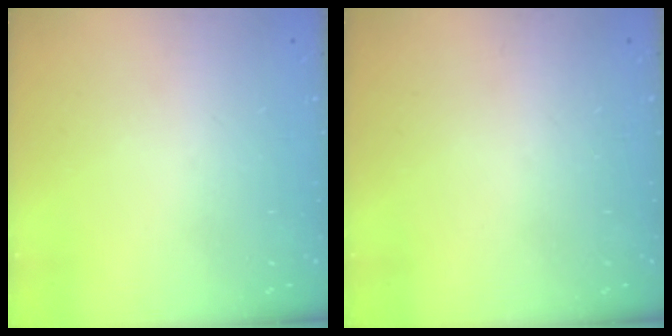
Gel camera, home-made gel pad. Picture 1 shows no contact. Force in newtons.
{"total": 0.0}